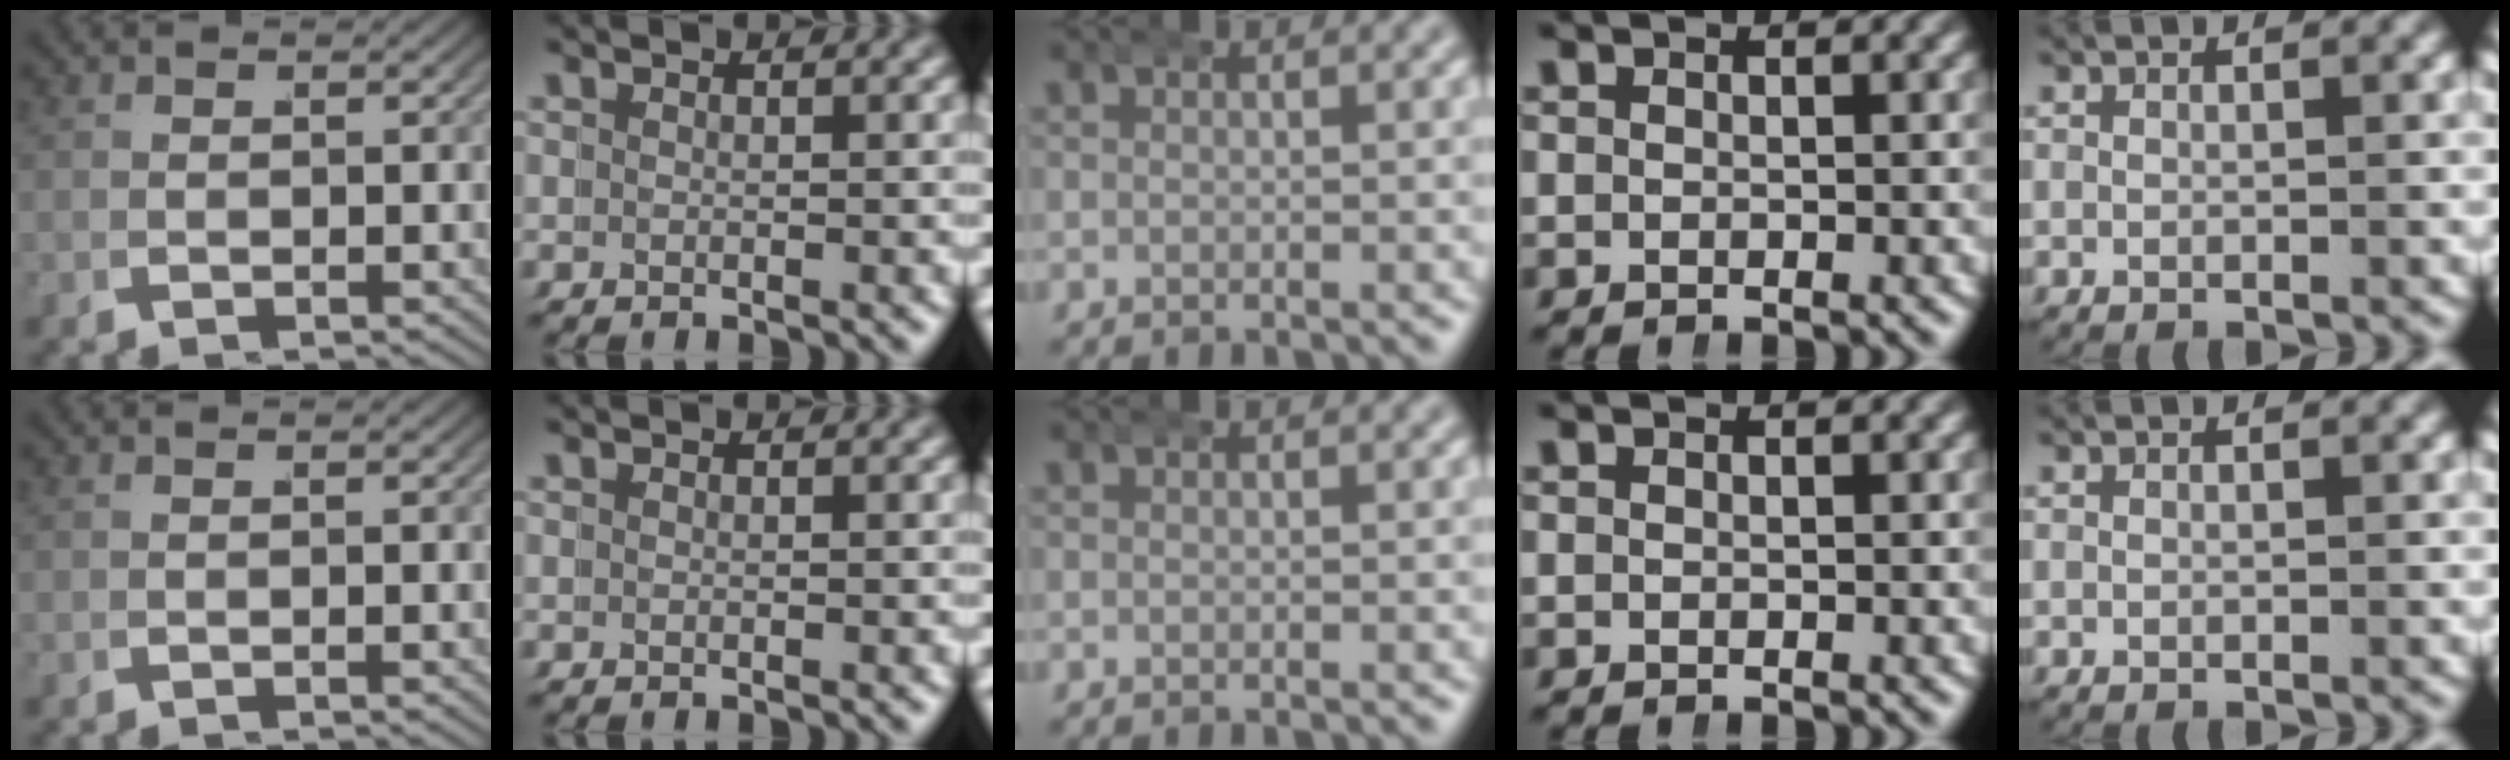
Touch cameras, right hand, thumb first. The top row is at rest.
{}